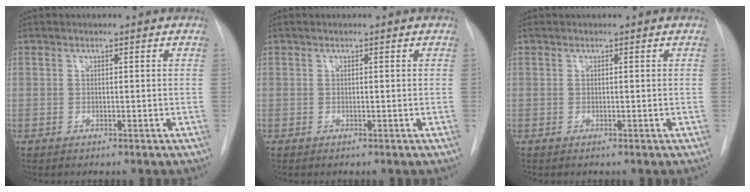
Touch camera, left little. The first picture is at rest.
{"total": 0.0}
{"total": 0.0}